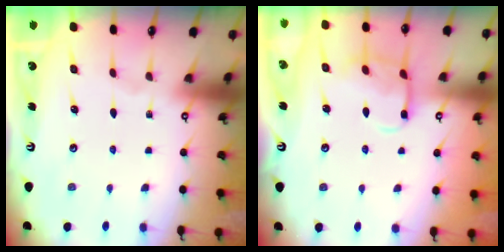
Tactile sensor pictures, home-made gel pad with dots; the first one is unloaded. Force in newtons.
{"total": 10.0, "press": 10.0, "slide": 0.9}